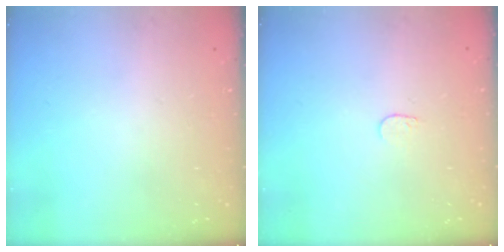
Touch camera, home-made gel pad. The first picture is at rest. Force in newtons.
{"total": 3.7, "press": 3.6, "slide": 0.3}